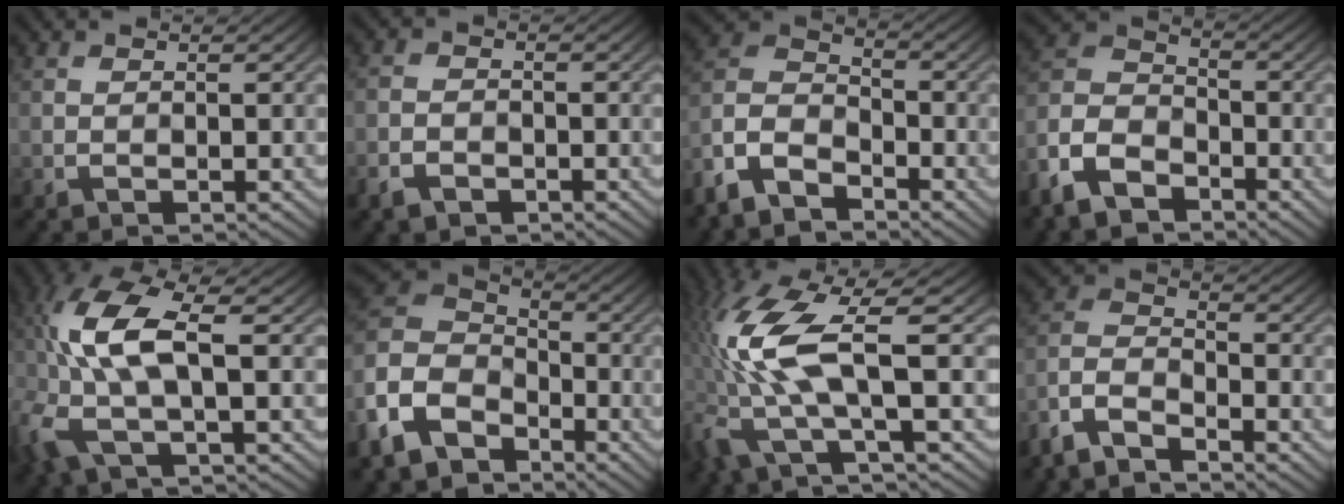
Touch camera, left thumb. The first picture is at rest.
{"total": 2.9, "force": [-2.0, 1.8, 1.2], "torque": [-0.025, -0.005, -0.049]}
{"total": 10.2, "force": [-7.5, 4.9, 4.9], "torque": [-0.120, -0.008, -0.172]}
{"total": 10.6, "force": [-6.9, 5.9, 5.4], "torque": [-0.142, -0.015, -0.160]}
{"total": 11.7, "force": [0.0, 5.2, 10.4], "torque": [-0.266, 0.009, -0.006]}
{"total": 12.9, "force": [-7.6, 8.5, 6.1], "torque": [-0.200, -0.012, -0.158]}
{"total": 12.2, "force": [1.1, 3.4, 11.7], "torque": [-0.281, -0.004, 0.022]}
{"total": 8.1, "force": [-6.5, 2.9, 3.9], "torque": [-0.088, -0.010, -0.151]}